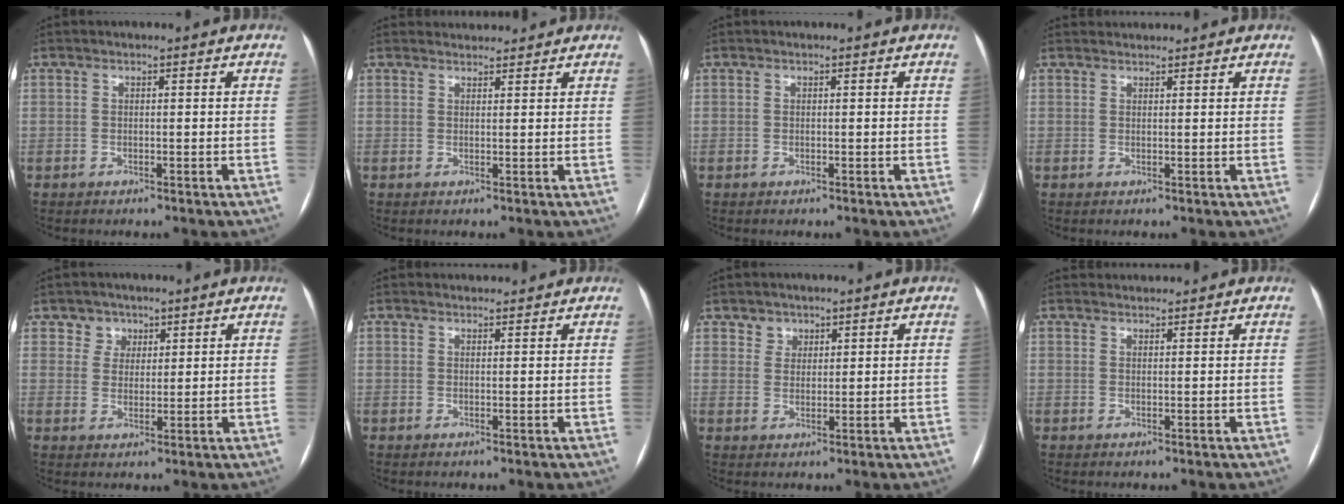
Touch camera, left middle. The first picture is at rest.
{"total": 3.7, "force": [3.6, 0.9, 0.1], "torque": [-0.002, 0.022, 0.048]}
{"total": 0.0}
{"total": 2.0, "force": [2.0, 0.2, -0.1], "torque": [-0.004, 0.024, 0.036]}
{"total": 3.4, "force": [2.1, 2.6, -0.3], "torque": [0.014, 0.003, 0.030]}
{"total": 2.8, "force": [2.7, 0.7, 0.3], "torque": [-0.005, 0.022, 0.036]}
{"total": 2.4, "force": [1.7, 1.7, -0.1], "torque": [0.011, 0.003, 0.023]}
{"total": 2.2, "force": [2.2, 0.3, -0.1], "torque": [-0.004, 0.023, 0.038]}